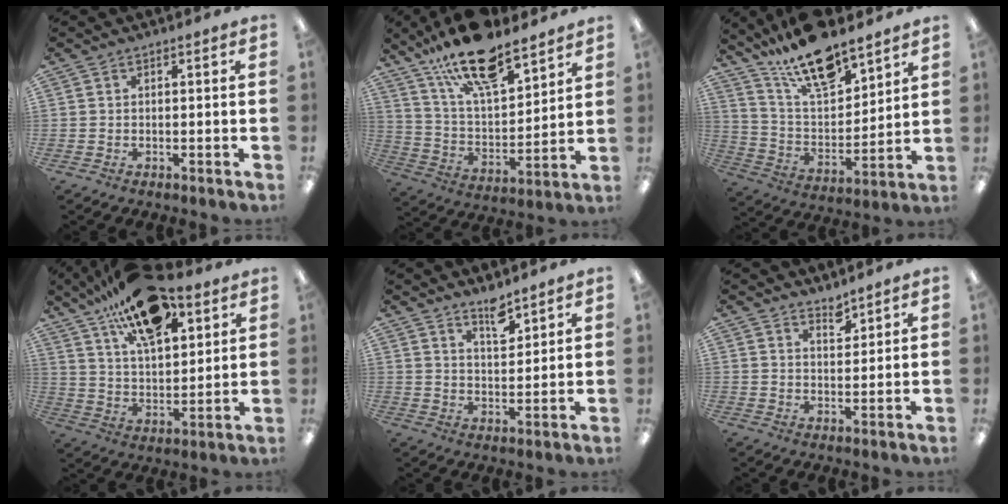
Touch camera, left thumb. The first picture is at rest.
{"total": 19.8, "force": [14.9, 6.9, 11.1], "torque": [-0.201, -0.081, 0.259]}
{"total": 17.3, "force": [14.0, 5.8, 8.5], "torque": [-0.167, -0.079, 0.246]}
{"total": 20.0, "force": [13.3, 9.1, 12.0], "torque": [-0.191, -0.061, 0.228]}
{"total": 6.0, "force": [5.0, 2.0, 2.6], "torque": [-0.030, -0.038, 0.087]}
{"total": 3.6, "force": [3.3, 1.2, 0.7], "torque": [0.004, -0.027, 0.058]}